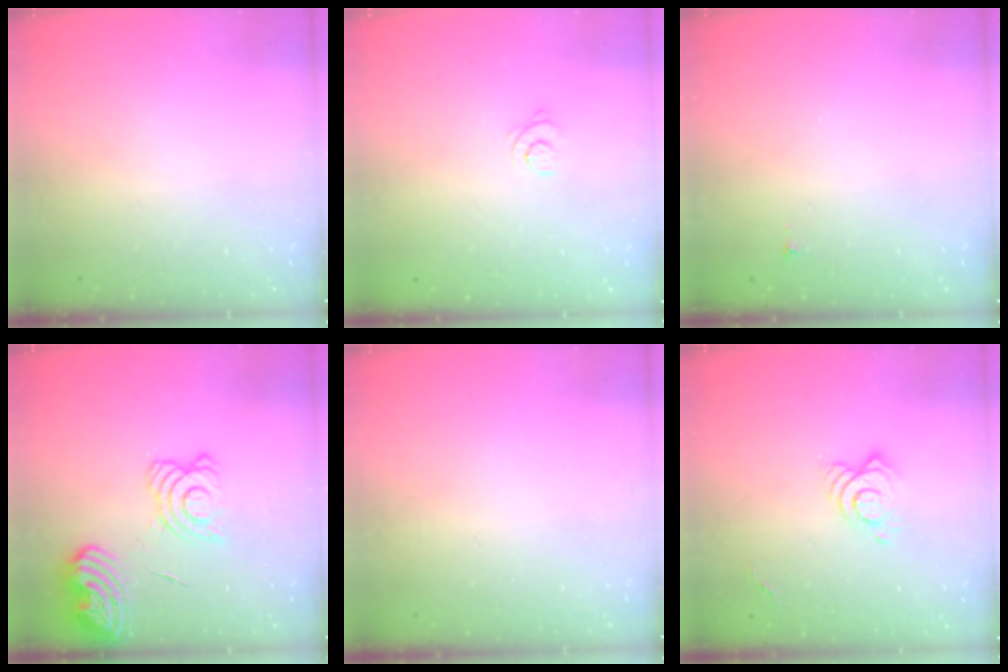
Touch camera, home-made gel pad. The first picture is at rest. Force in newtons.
{"total": 2.5, "press": 2.5, "slide": 0.3}
{"total": 2.9, "press": 2.9, "slide": 0.4}
{"total": 15.7, "press": 15.5, "slide": 1.9}
{"total": 0.0}
{"total": 8.3, "press": 8.3, "slide": 0.8}